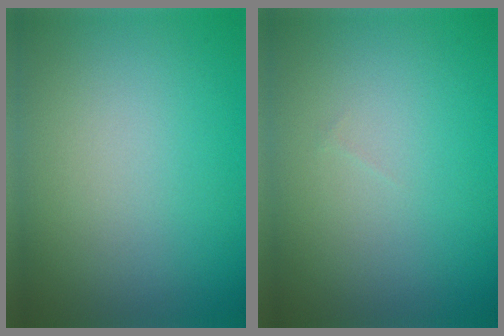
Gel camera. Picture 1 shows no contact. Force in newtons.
{"total": 0.0}